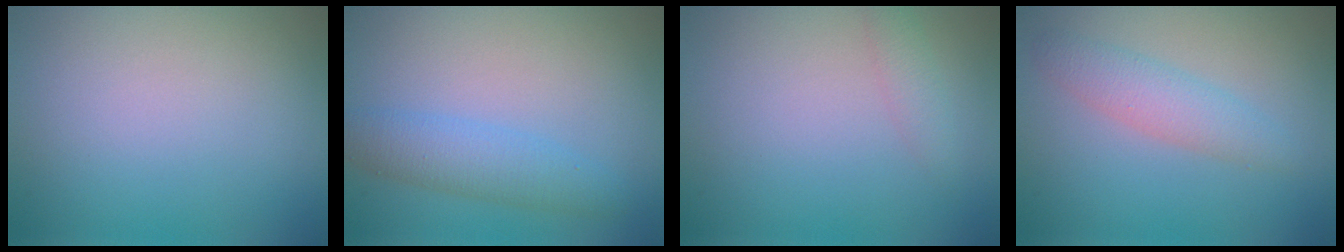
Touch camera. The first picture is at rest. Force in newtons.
{"total": 3.3, "press": 3.3, "slide": 0.0}
{"total": 1.3, "press": 1.3, "slide": 0.0}
{"total": 2.6, "press": 2.6, "slide": 0.1}